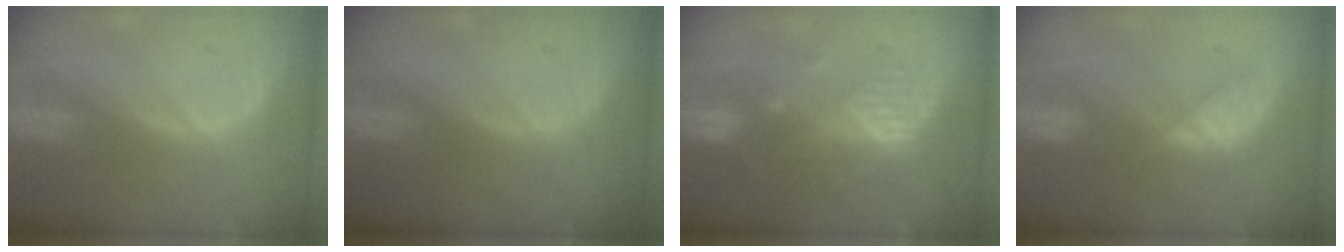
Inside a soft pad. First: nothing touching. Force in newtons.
{"total": 0.0}
{"total": 9.1, "press": 7.9, "slide": 4.5}
{"total": 5.0, "press": 5.0, "slide": 0.4}